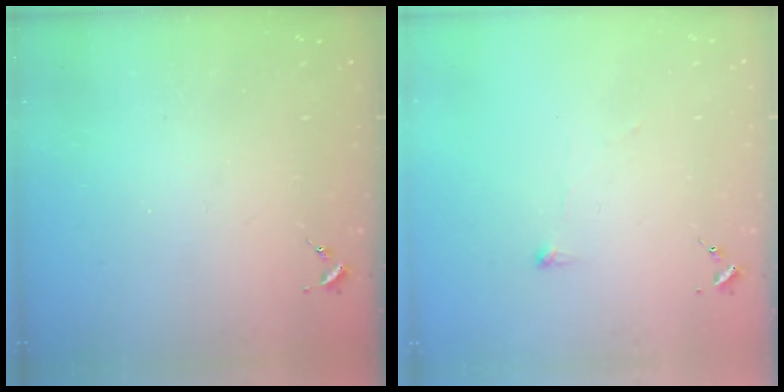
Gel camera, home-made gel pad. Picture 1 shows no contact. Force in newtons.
{"total": 2.8, "press": 2.7, "slide": 0.5}